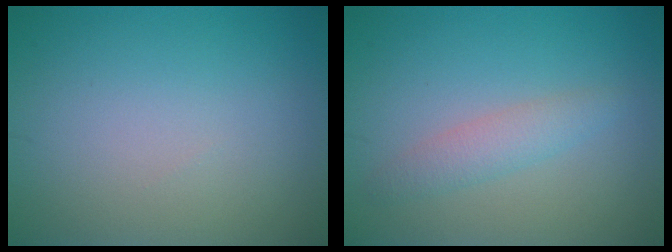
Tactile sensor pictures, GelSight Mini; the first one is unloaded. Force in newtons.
{"total": 2.0, "press": 2.0, "slide": 0.0}